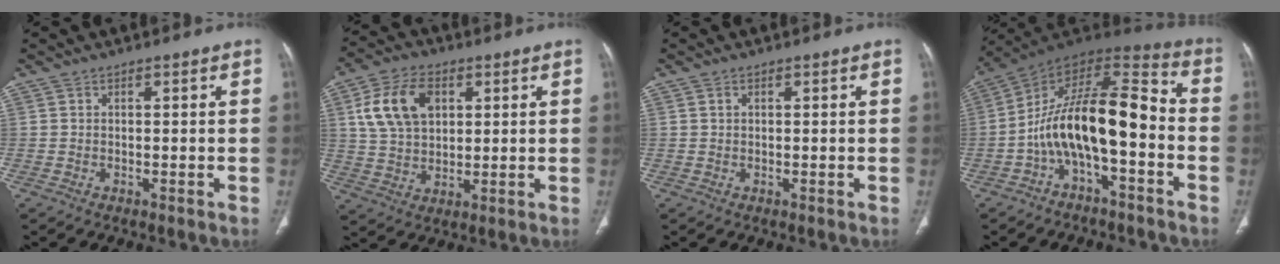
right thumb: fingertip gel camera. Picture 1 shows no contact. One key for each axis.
{"total": 12.3, "fx": 3.9, "fy": 8.2, "fz": 8.4, "tx": -0.144, "ty": 0.001, "tz": 0.073}
{"total": 0.6, "fx": 0.2, "fy": 0.4, "fz": 0.3, "tx": -0.008, "ty": 0.002, "tz": 0.005}
{"total": 17.6, "fx": -4.3, "fy": 7.4, "fz": 15.3, "tx": -0.251, "ty": 0.086, "tz": -0.077}